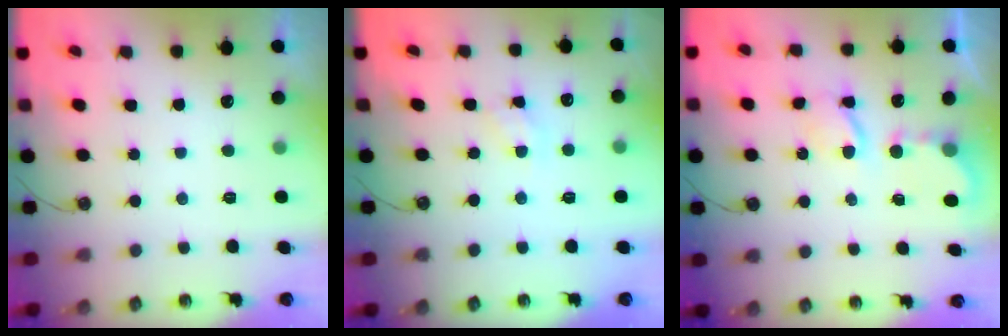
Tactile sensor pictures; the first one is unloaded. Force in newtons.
{"total": 3.2, "press": 3.2, "slide": 0.5}
{"total": 5.0, "press": 5.0, "slide": 0.1}